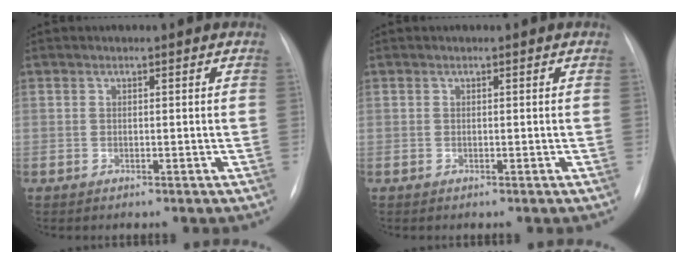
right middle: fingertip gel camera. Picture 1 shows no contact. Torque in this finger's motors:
{"motor_torque": [0.24, -0.19, 0.02, 0.01]}